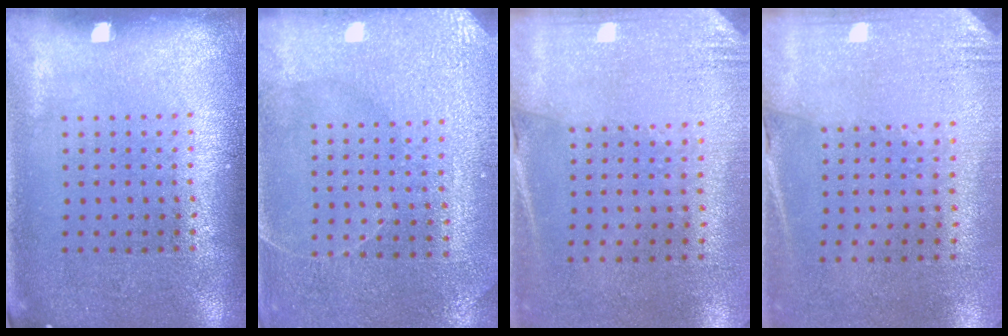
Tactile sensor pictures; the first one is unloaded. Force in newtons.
{"total": 3.0, "press": 2.9, "slide": 0.3}
{"total": 2.7, "press": 2.4, "slide": 1.3}
{"total": 2.7, "press": 2.4, "slide": 1.3}